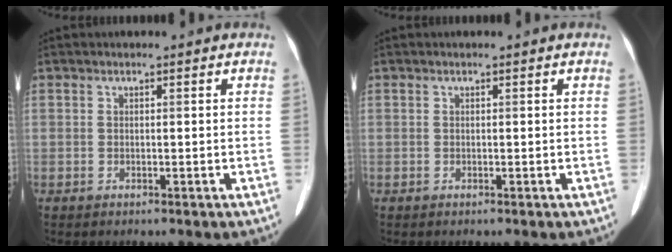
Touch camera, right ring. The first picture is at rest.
{"total": 0.0}